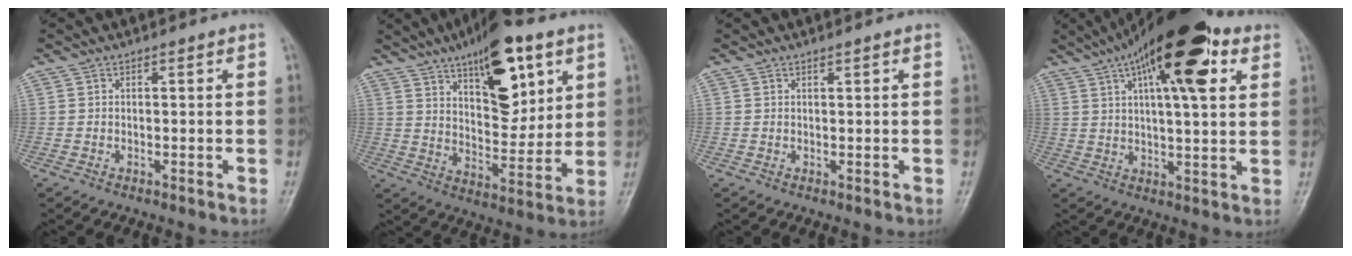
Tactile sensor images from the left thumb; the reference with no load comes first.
{"total": 17.6, "force": [9.0, 7.5, 13.2], "torque": [-0.158, -0.040, 0.143]}
{"total": 0.6, "force": [0.4, 0.1, 0.4], "torque": [-0.005, -0.002, 0.008]}
{"total": 19.3, "force": [8.9, 6.4, 15.9], "torque": [-0.232, -0.003, 0.135]}